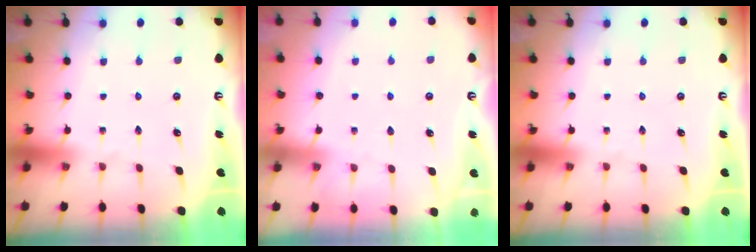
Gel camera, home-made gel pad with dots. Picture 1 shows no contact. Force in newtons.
{"total": 3.7, "press": 3.6, "slide": 0.6}
{"total": 0.0}